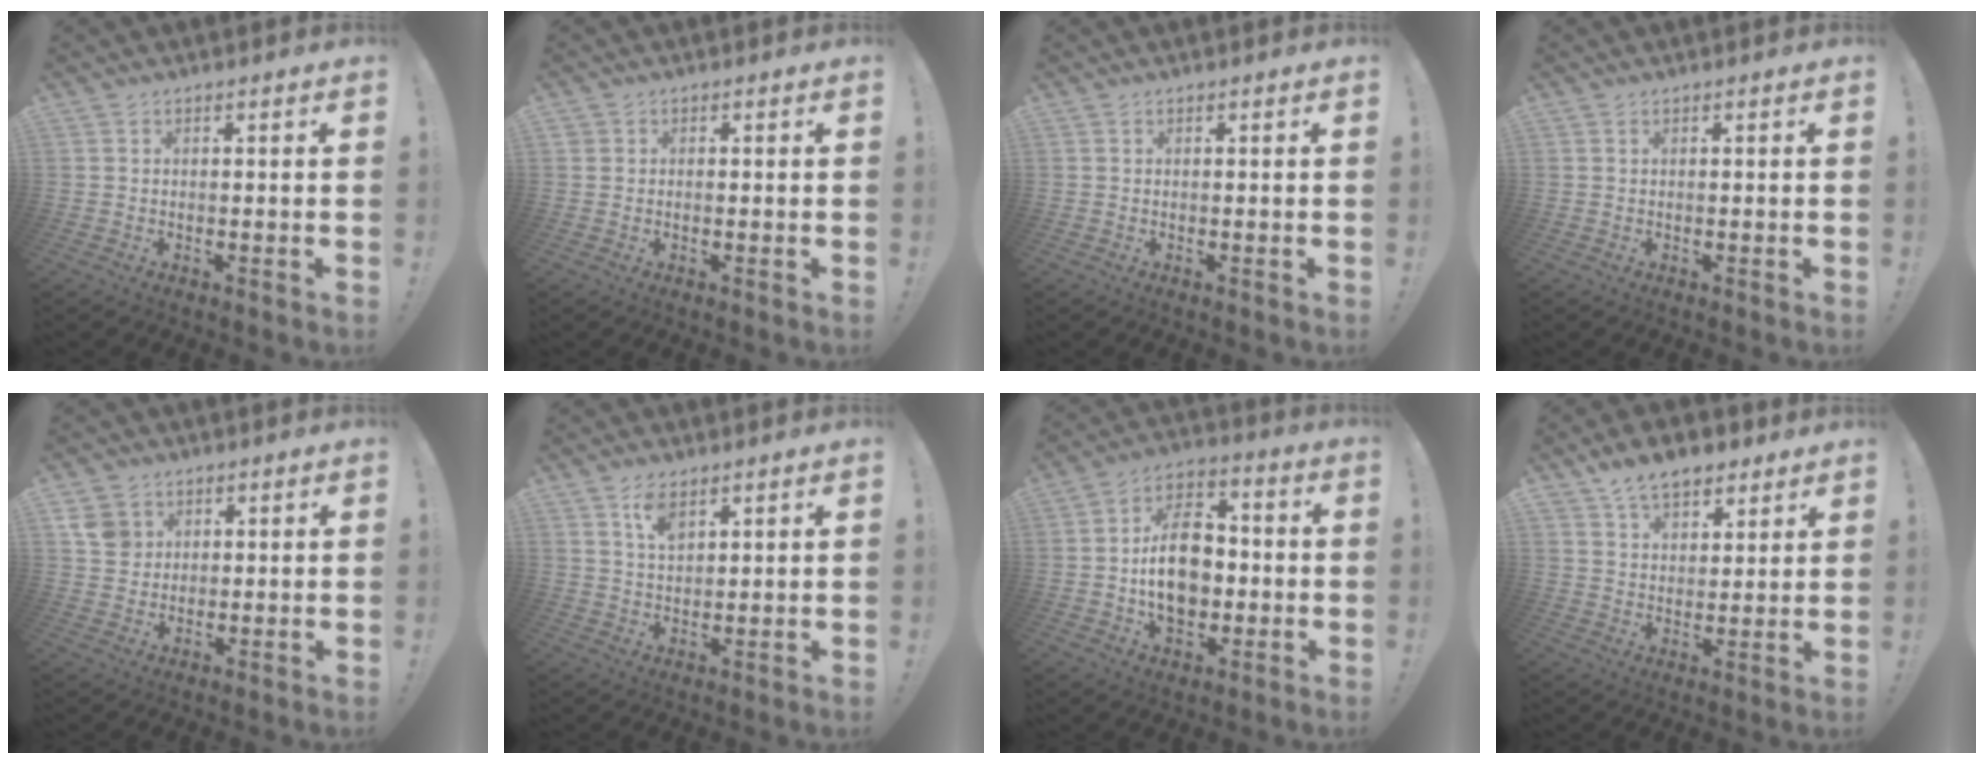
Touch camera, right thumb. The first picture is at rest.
{"total": 1.0, "force": [0.1, 1.0, 0.2], "torque": [-0.003, 0.005, 0.002]}
{"total": 0.0}
{"total": 0.0}
{"total": 6.4, "force": [2.4, 5.6, 1.9], "torque": [-0.018, -0.003, 0.047]}
{"total": 5.9, "force": [3.5, 2.8, 3.7], "torque": [-0.066, -0.014, 0.062]}
{"total": 16.1, "force": [-1.2, 11.4, 11.2], "torque": [-0.191, 0.011, -0.024]}
{"total": 9.7, "force": [6.7, 5.6, 4.2], "torque": [-0.070, -0.028, 0.129]}